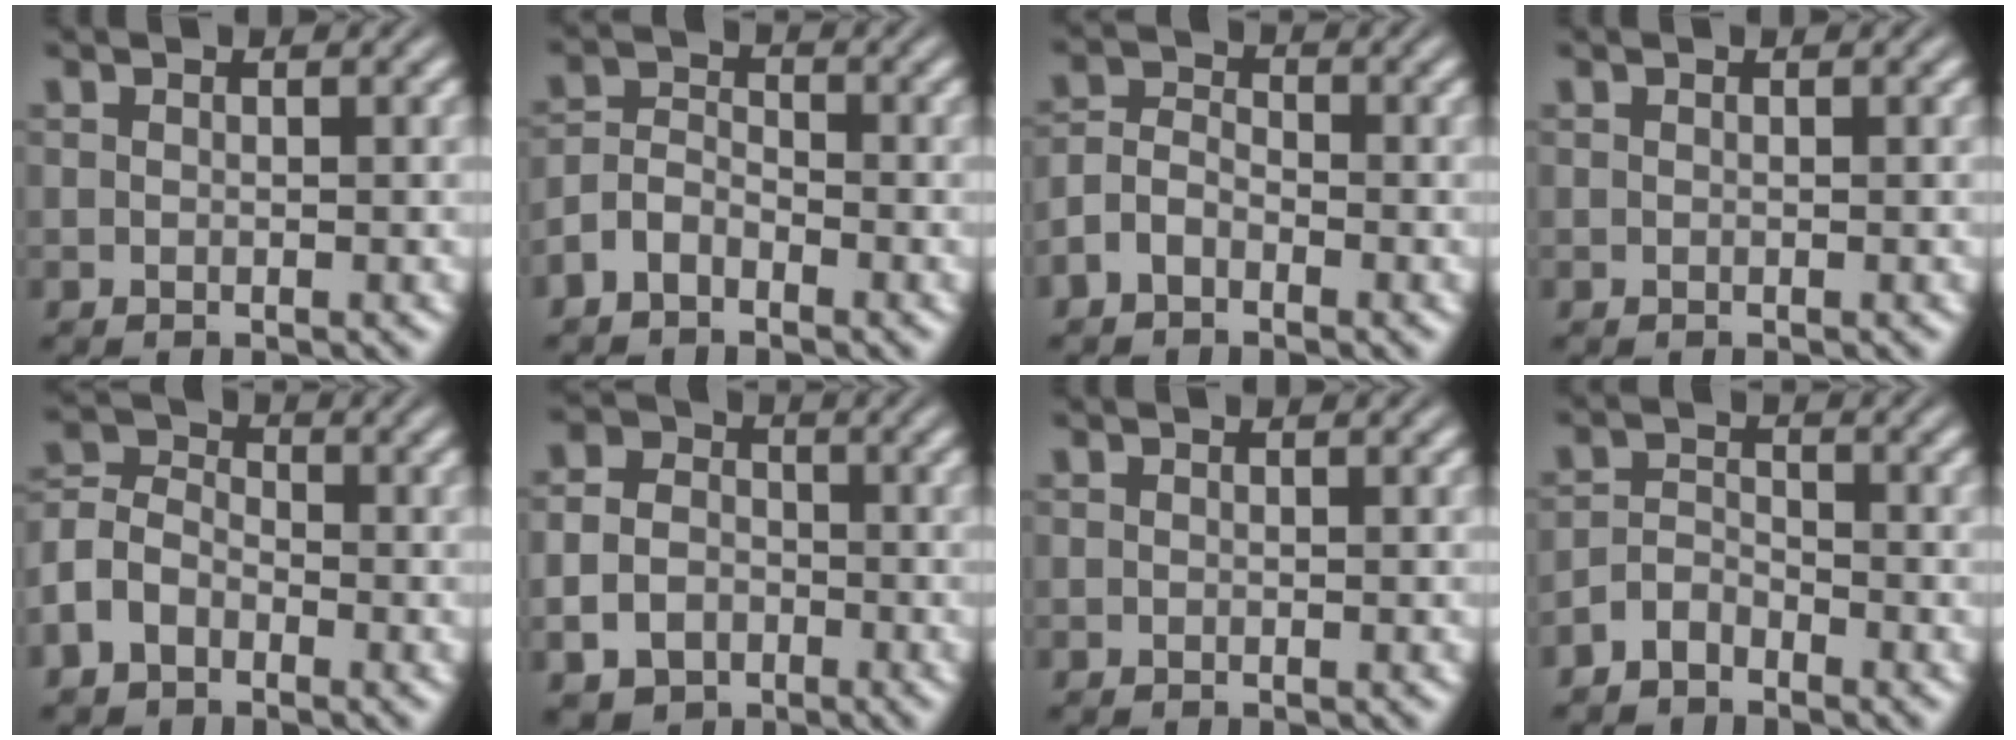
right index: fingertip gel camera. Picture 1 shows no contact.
{"total": 3.2, "force": [-1.8, 2.3, 1.3], "torque": [-0.020, -0.013, -0.030]}
{"total": 2.9, "force": [-1.5, 2.1, 1.4], "torque": [-0.023, -0.015, -0.022]}
{"total": 0.0}
{"total": 4.8, "force": [-1.2, 4.2, 2.1], "torque": [-0.046, -0.016, -0.023]}
{"total": 7.6, "force": [-1.5, 6.9, 2.9], "torque": [-0.038, -0.022, -0.033]}
{"total": 0.0}
{"total": 2.5, "force": [-2.2, 1.0, 0.6], "torque": [0.005, -0.010, -0.035]}